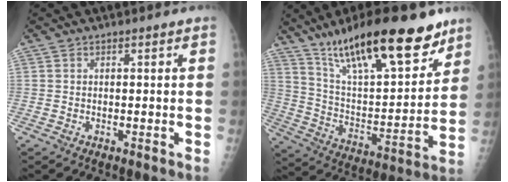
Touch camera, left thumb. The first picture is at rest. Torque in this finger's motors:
{"motor_torque": [0.55, 0.53, 1.46, -1.31, 0.40]}